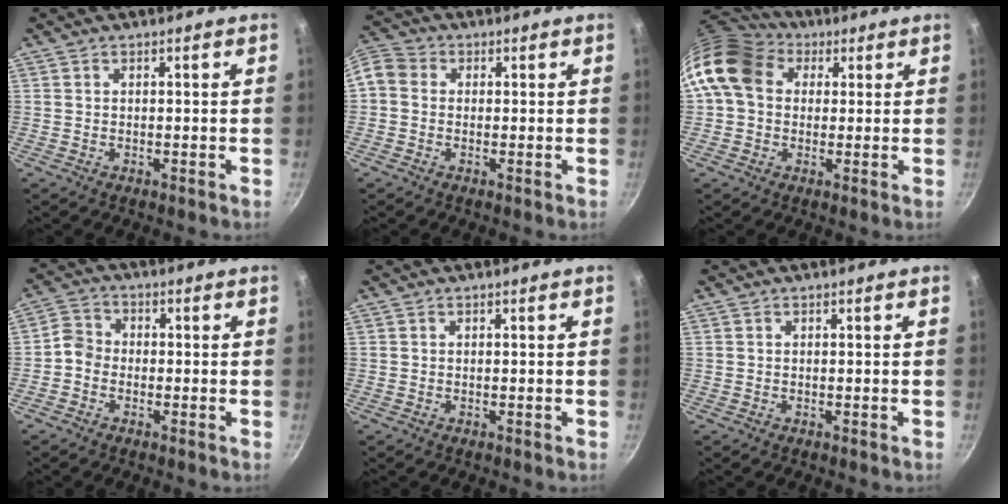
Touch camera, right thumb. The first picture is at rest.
{"total": 6.7, "force": [-0.1, 5.8, 3.2], "torque": [-0.062, 0.021, -0.021]}
{"total": 13.3, "force": [3.7, 10.5, 7.3], "torque": [-0.118, 0.019, 0.049]}
{"total": 3.9, "force": [-1.3, 3.3, 1.6], "torque": [-0.015, 0.020, -0.038]}
{"total": 0.0}
{"total": 0.0}